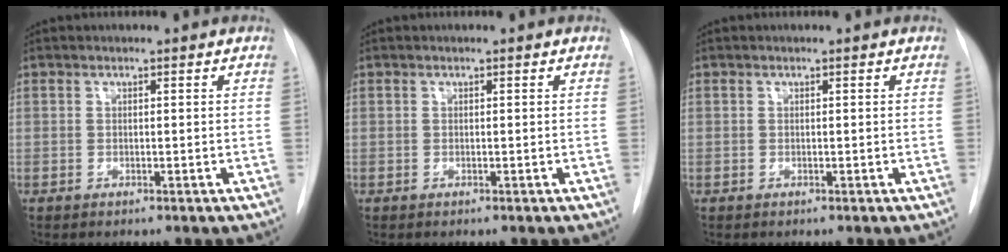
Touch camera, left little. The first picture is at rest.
{"total": 0.0}
{"total": 0.0}